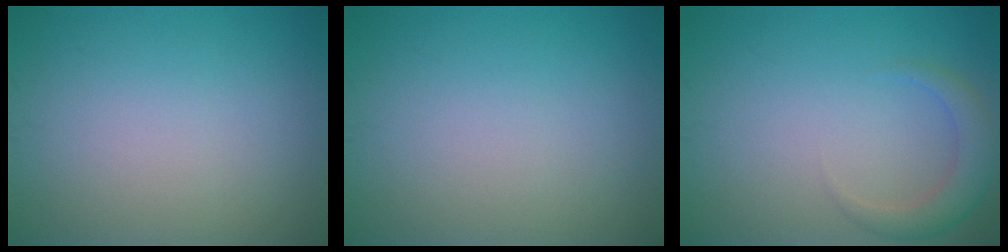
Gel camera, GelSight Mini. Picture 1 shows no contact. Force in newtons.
{"total": 0.0}
{"total": 2.7, "press": 2.7, "slide": 0.2}